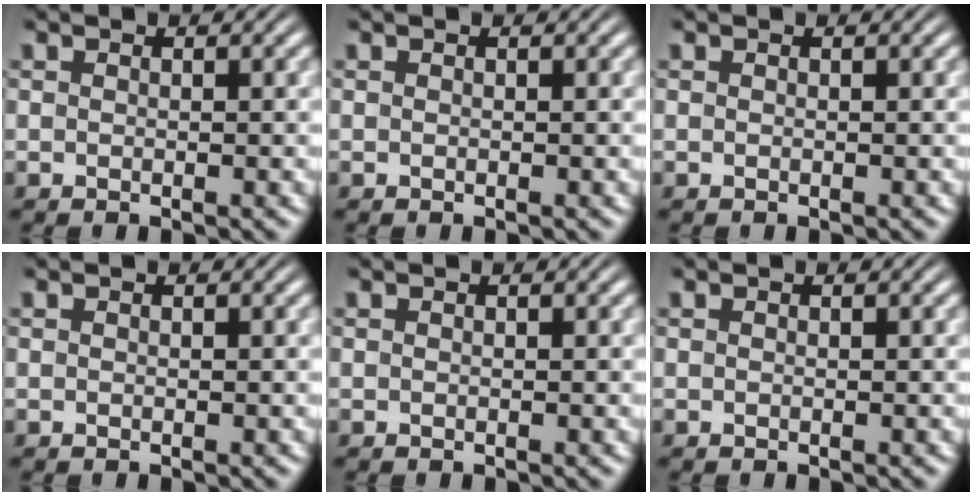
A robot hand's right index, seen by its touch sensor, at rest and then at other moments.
{"total": 0.0}
{"total": 0.0}
{"total": 0.0}
{"total": 0.0}
{"total": 0.0}